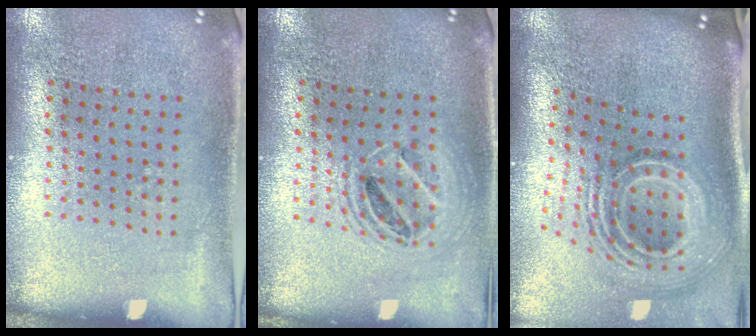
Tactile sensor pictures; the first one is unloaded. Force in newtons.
{"total": 1.5, "press": 1.3, "slide": 0.7}
{"total": 3.0, "press": 1.9, "slide": 2.3}